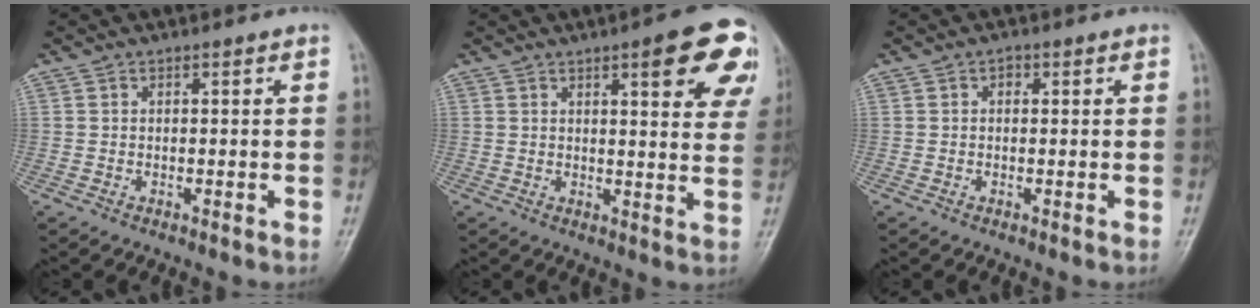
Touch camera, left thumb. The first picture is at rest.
{"total": 13.7, "force": [6.5, 3.7, 11.4], "torque": [-0.102, -0.022, 0.073]}
{"total": 1.2, "force": [0.3, 0.8, 0.7], "torque": [-0.002, 0.003, 0.001]}